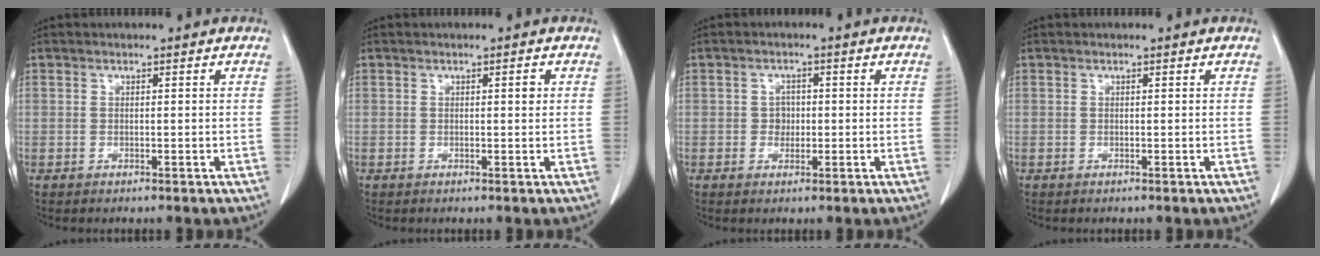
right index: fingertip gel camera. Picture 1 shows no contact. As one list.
[{"total": 0.8, "force": [0.2, 0.2, 0.8], "torque": [-0.012, 0.001, 0.003]}, {"total": 2.2, "force": [-0.1, 1.9, 1.2], "torque": [-0.015, 0.004, -0.001]}, {"total": 0.0}]